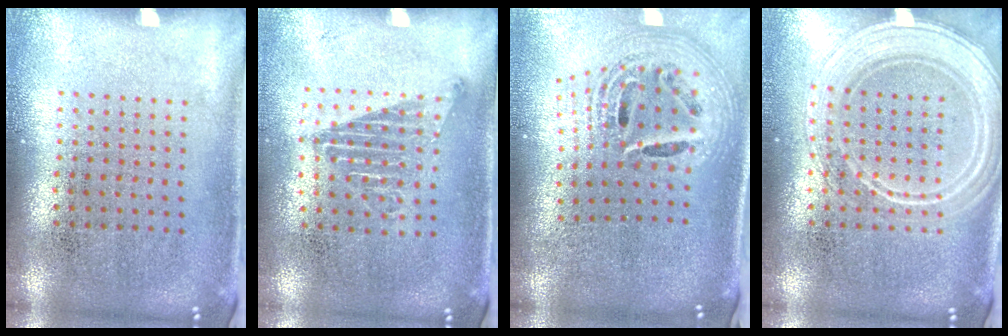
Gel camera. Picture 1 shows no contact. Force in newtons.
{"total": 1.1, "press": 1.0, "slide": 0.6}
{"total": 2.7, "press": 1.9, "slide": 1.9}
{"total": 3.7, "press": 3.7, "slide": 0.6}